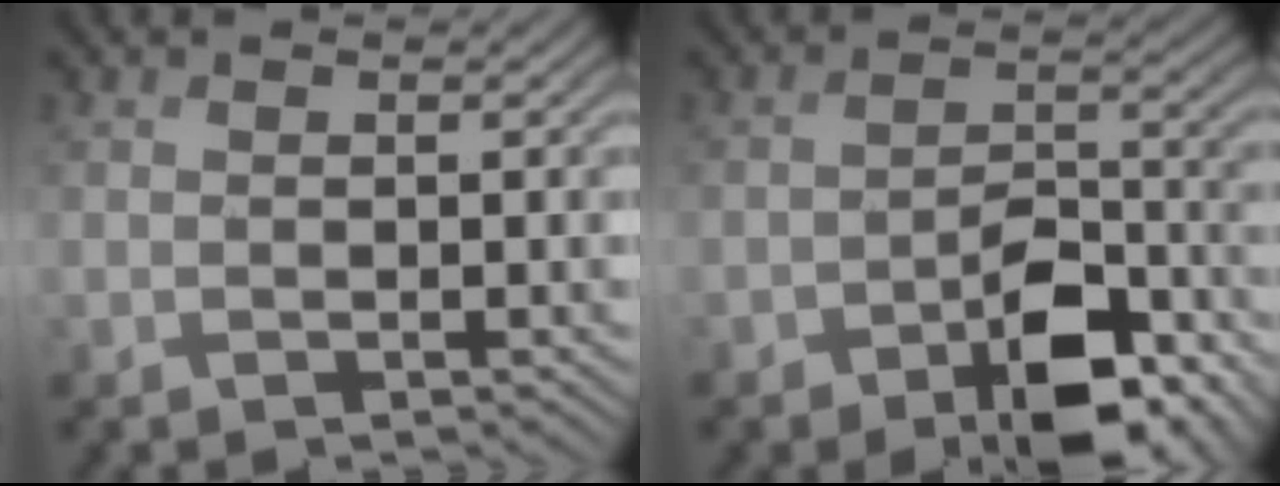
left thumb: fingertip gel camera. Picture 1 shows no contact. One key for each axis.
{"total": 9.3, "fx": -5.5, "fy": 4.2, "fz": 6.3, "tx": -0.094, "ty": -0.004, "tz": -0.087}